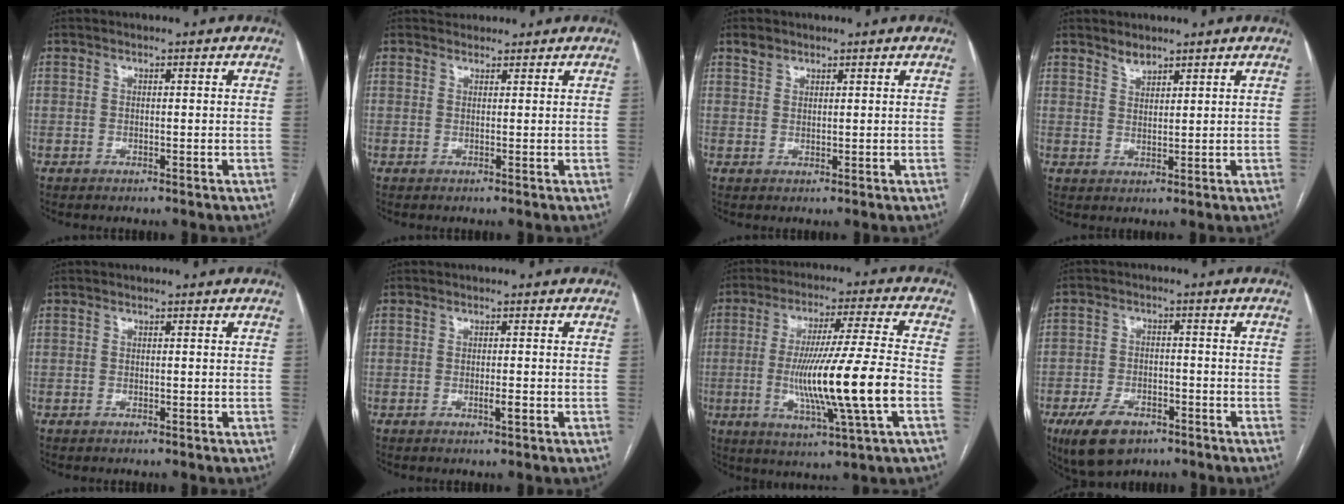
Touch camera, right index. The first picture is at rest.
{"total": 1.6, "force": [1.5, 0.7, -0.1], "torque": [-0.003, 0.017, 0.022]}
{"total": 1.8, "force": [1.4, 1.0, 0.3], "torque": [-0.007, 0.007, 0.028]}
{"total": 2.3, "force": [2.0, 0.8, 0.4], "torque": [-0.005, -0.002, 0.038]}
{"total": 0.0}
{"total": 1.3, "force": [-0.5, 0.1, 1.2], "torque": [-0.022, -0.002, -0.008]}
{"total": 15.9, "force": [-3.0, -0.8, 15.6], "torque": [-0.288, -0.012, -0.055]}
{"total": 8.0, "force": [-4.7, 4.5, 4.6], "torque": [-0.091, -0.002, -0.074]}